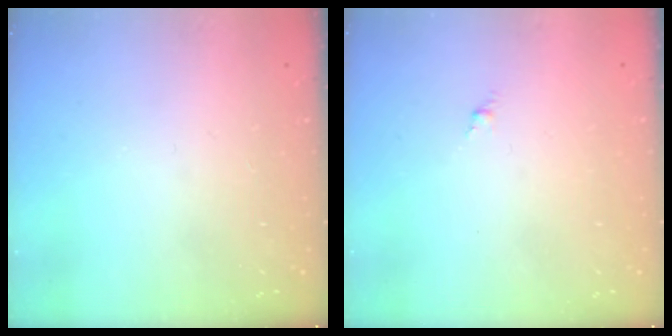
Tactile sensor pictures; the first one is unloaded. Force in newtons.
{"total": 0.0}